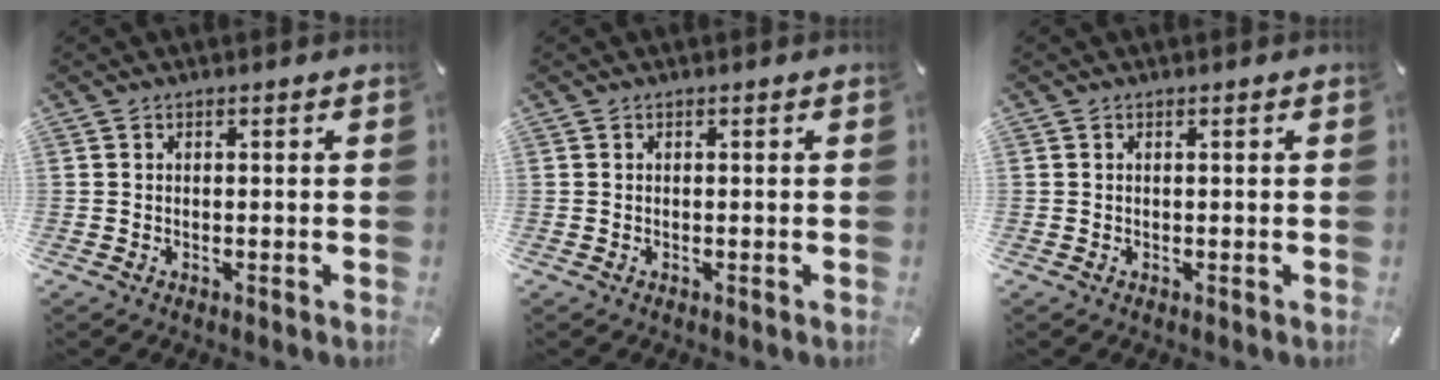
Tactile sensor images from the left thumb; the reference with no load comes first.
{"total": 0.0}
{"total": 0.5, "force": [-0.1, 0.4, -0.3], "torque": [0.008, 0.007, -0.003]}